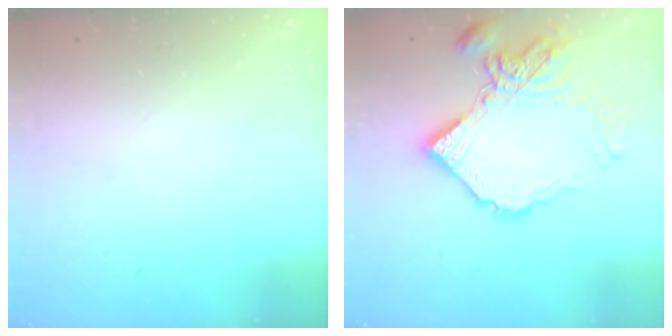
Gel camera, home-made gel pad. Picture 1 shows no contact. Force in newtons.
{"total": 16.0, "press": 15.9, "slide": 1.6}